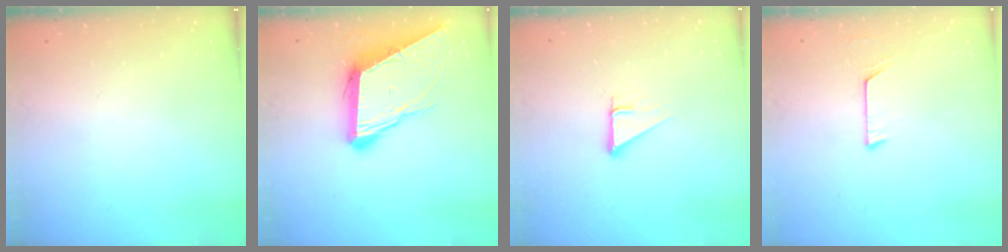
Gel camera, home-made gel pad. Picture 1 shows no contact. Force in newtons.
{"total": 11.7, "press": 11.1, "slide": 3.5}
{"total": 3.3, "press": 3.3, "slide": 0.2}
{"total": 5.9, "press": 5.9, "slide": 0.5}